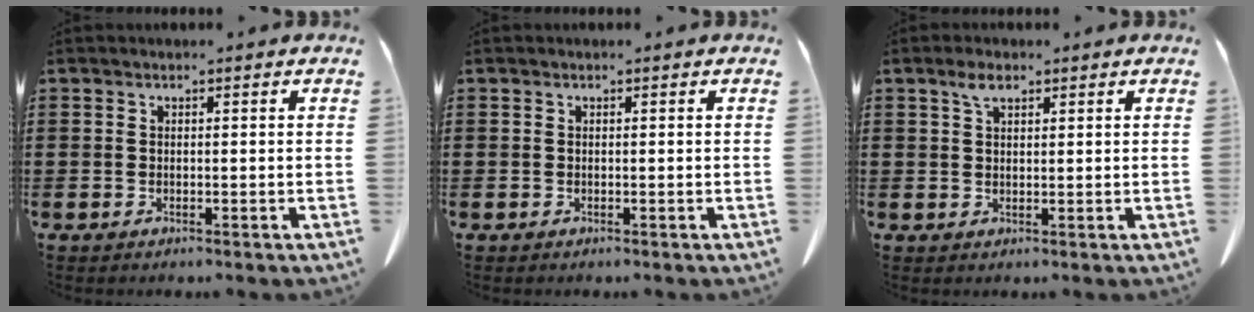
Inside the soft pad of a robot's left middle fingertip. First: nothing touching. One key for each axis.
{"total": 0.0}
{"total": 2.6, "fx": 1.6, "fy": 1.2, "fz": 1.7, "tx": -0.038, "ty": 0.004, "tz": 0.030}